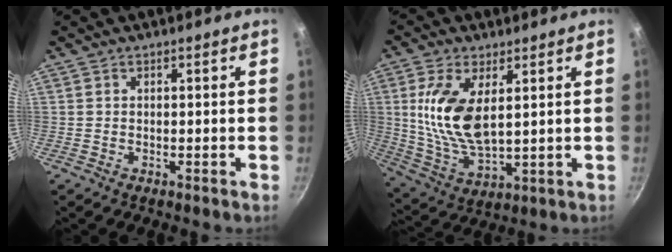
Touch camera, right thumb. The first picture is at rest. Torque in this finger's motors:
{"motor_torque": [0.24, 0.69, 1.34, 0.15, 0.16]}